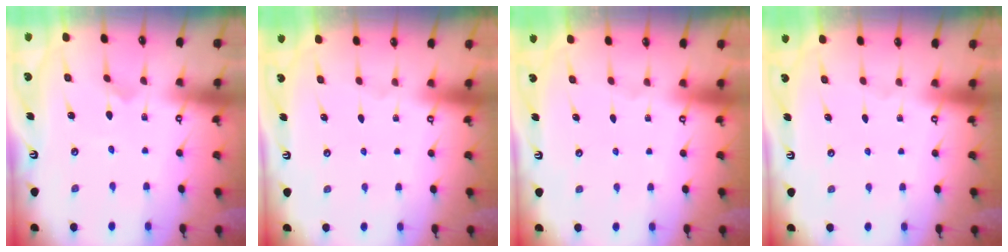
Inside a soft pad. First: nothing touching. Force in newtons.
{"total": 0.0}
{"total": 0.0}
{"total": 0.0}